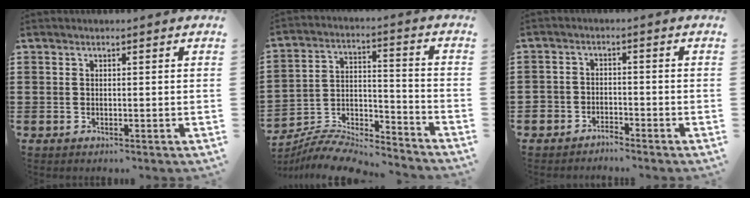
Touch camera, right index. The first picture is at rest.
{"total": 7.8, "force": [-7.6, 1.0, 1.7], "torque": [-0.025, 0.011, -0.148]}
{"total": 2.8, "force": [-2.7, 0.5, -0.4], "torque": [-0.002, -0.001, -0.061]}